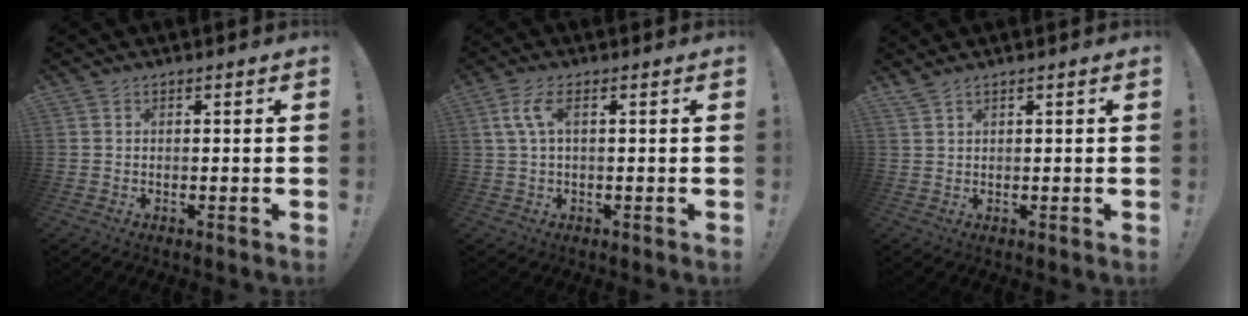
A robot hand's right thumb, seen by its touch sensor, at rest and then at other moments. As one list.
[{"total": 5.5, "force": [1.3, 1.7, 5.1], "torque": [-0.108, 0.005, 0.023]}, {"total": 1.5, "force": [1.3, 0.1, 0.8], "torque": [-0.016, -0.004, 0.024]}]